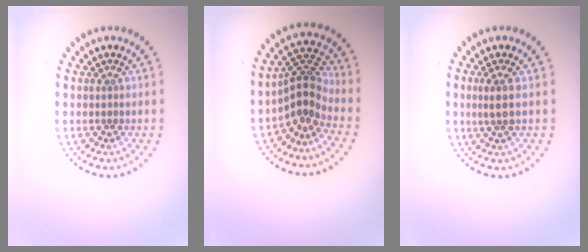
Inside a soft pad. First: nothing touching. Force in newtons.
{"total": 3.4, "press": 2.4, "slide": 2.4}
{"total": 1.7, "press": 1.5, "slide": 0.9}